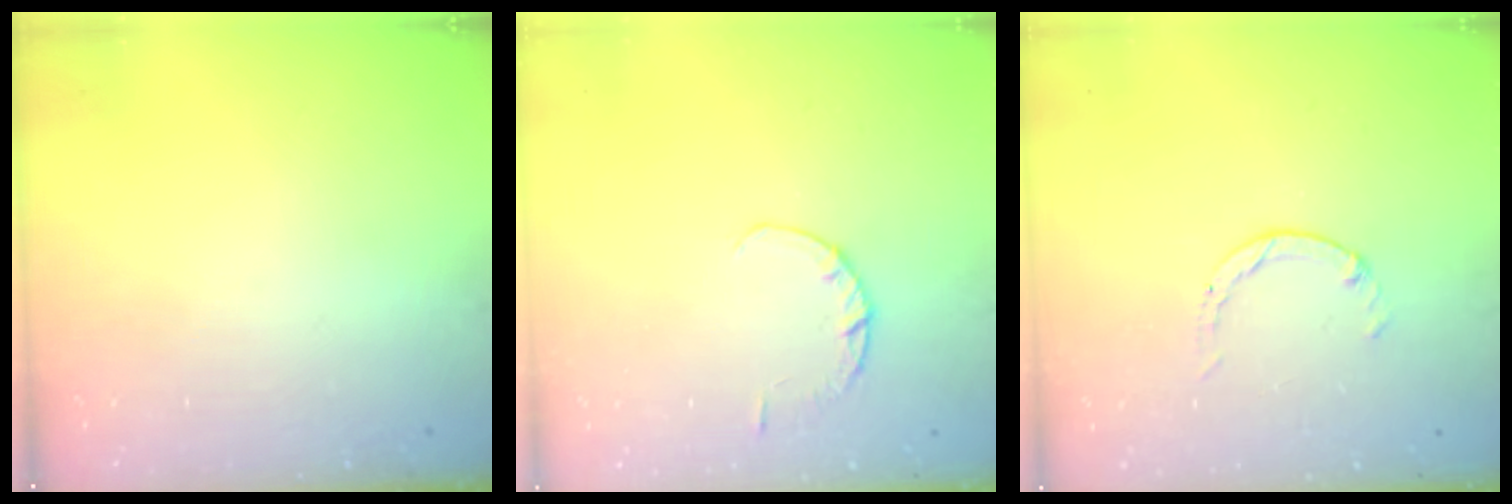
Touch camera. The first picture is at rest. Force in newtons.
{"total": 2.9, "press": 2.8, "slide": 0.4}
{"total": 0.0}